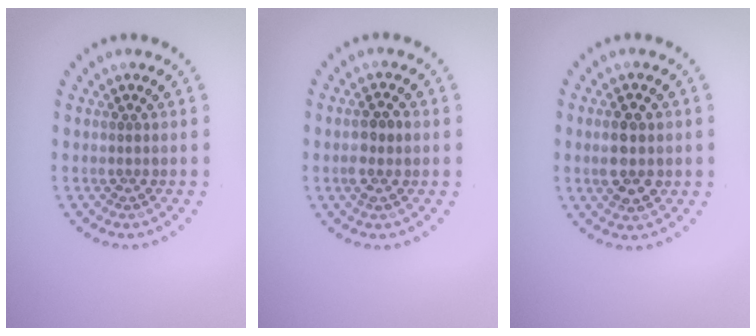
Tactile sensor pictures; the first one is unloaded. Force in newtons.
{"total": 1.9, "press": 1.9, "slide": 0.5}
{"total": 3.6, "press": 3.6, "slide": 0.3}